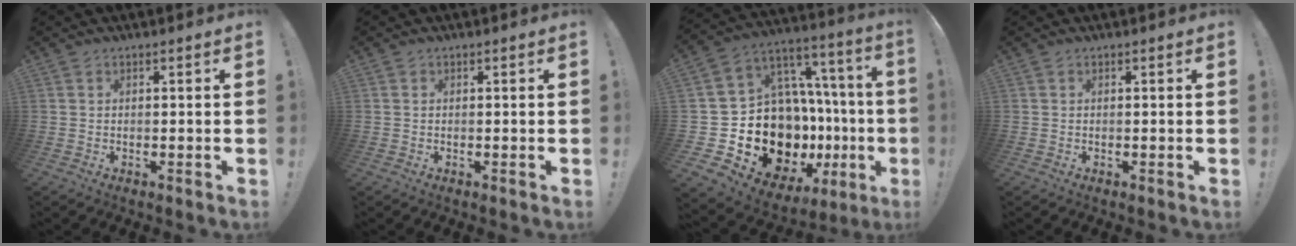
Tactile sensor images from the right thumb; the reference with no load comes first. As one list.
[{"total": 0.0}, {"total": 20.8, "force": [-7.6, 13.8, 13.7], "torque": [-0.226, 0.009, -0.080]}, {"total": 0.0}]